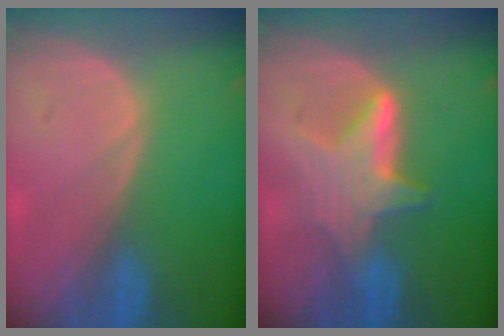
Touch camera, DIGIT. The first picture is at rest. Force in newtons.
{"total": 6.2, "press": 6.1, "slide": 1.3}